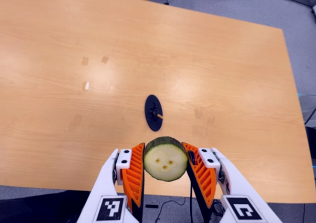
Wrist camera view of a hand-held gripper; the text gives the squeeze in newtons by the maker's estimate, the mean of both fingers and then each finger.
{"total": 7.5, "left": 6.8, "right": 8.1}